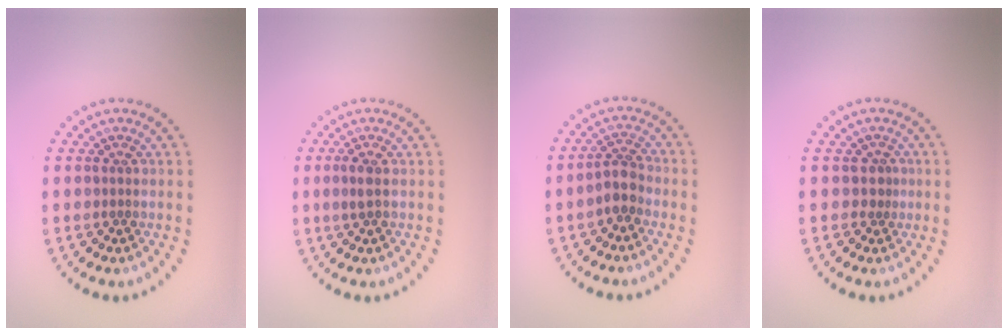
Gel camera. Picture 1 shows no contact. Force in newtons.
{"total": 1.1, "press": 1.1, "slide": 0.3}
{"total": 2.5, "press": 2.1, "slide": 1.3}
{"total": 1.0, "press": 0.7, "slide": 0.7}